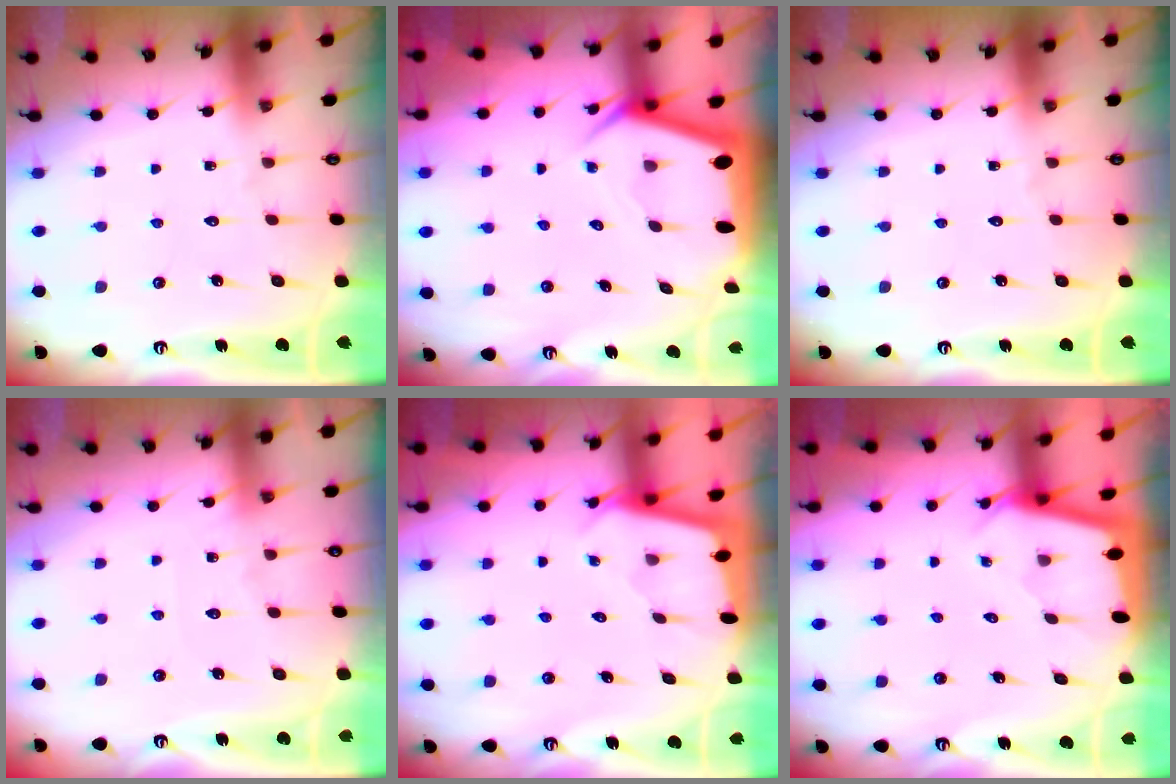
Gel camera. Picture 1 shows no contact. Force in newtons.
{"total": 3.4, "press": 3.4, "slide": 0.5}
{"total": 0.0}
{"total": 5.2, "press": 5.1, "slide": 0.6}
{"total": 1.9, "press": 1.9, "slide": 0.2}
{"total": 2.0, "press": 2.0, "slide": 0.1}